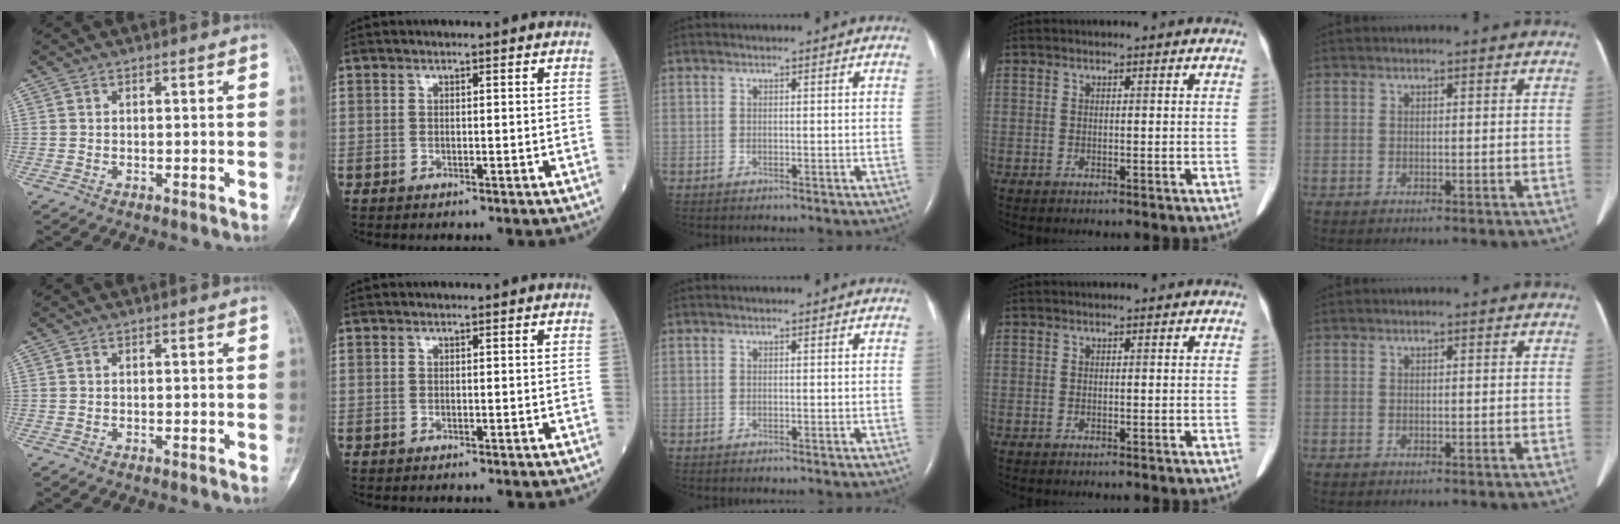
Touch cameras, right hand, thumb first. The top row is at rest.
{}